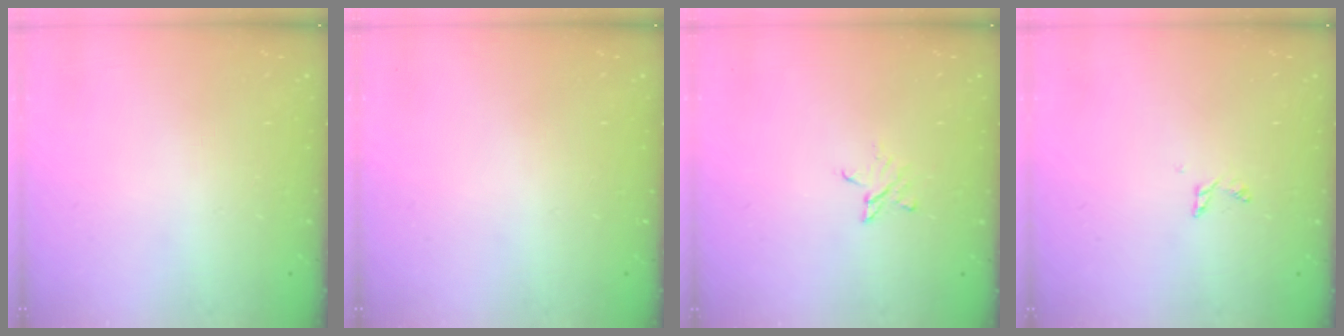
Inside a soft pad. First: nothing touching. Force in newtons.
{"total": 0.0}
{"total": 3.5, "press": 3.5, "slide": 0.3}
{"total": 2.8, "press": 2.8, "slide": 0.2}